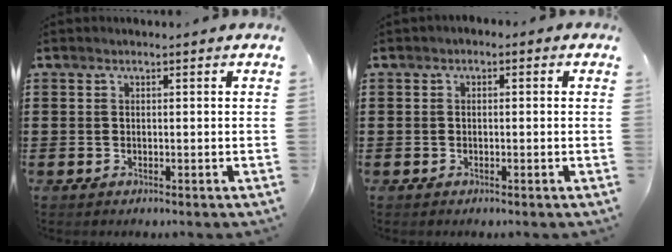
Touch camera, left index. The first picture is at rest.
{"total": 0.8, "force": [-0.6, 0.4, 0.3], "torque": [-0.007, 0.000, -0.013]}